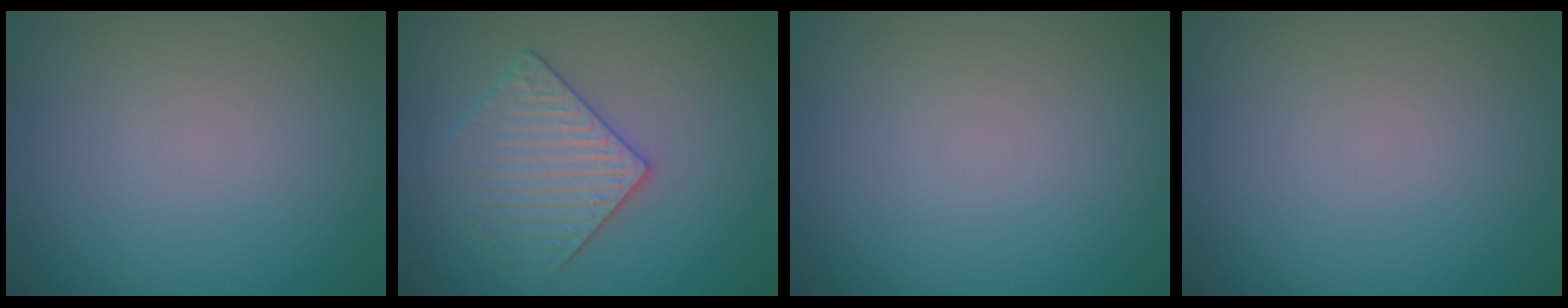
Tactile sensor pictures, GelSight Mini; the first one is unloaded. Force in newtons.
{"total": 3.2, "press": 3.2, "slide": 0.7}
{"total": 0.0}
{"total": 0.0}